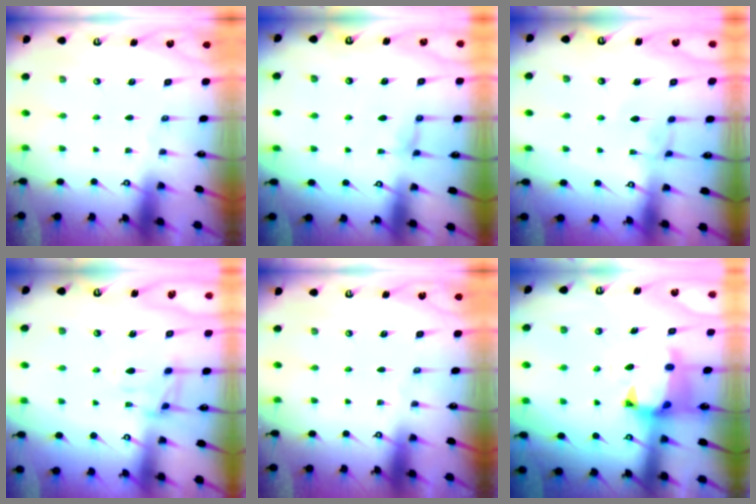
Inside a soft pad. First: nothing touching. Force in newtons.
{"total": 0.0}
{"total": 1.5, "press": 1.5, "slide": 0.4}
{"total": 3.5, "press": 3.3, "slide": 1.2}
{"total": 0.0}
{"total": 1.7, "press": 1.2, "slide": 1.2}